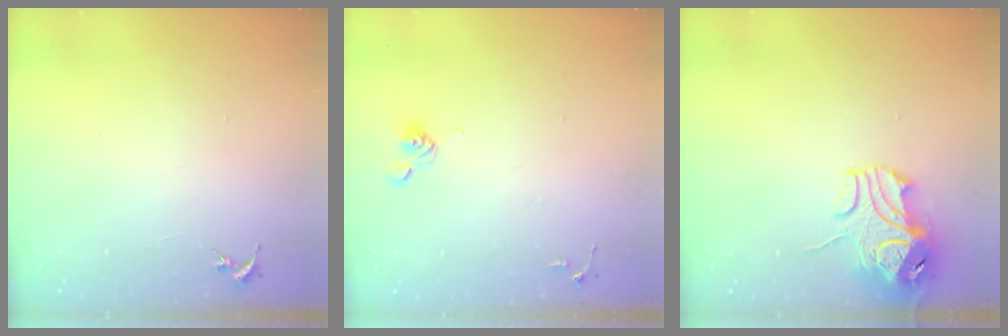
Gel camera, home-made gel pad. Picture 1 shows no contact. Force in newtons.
{"total": 6.3, "press": 6.0, "slide": 2.1}
{"total": 10.5, "press": 10.4, "slide": 1.5}